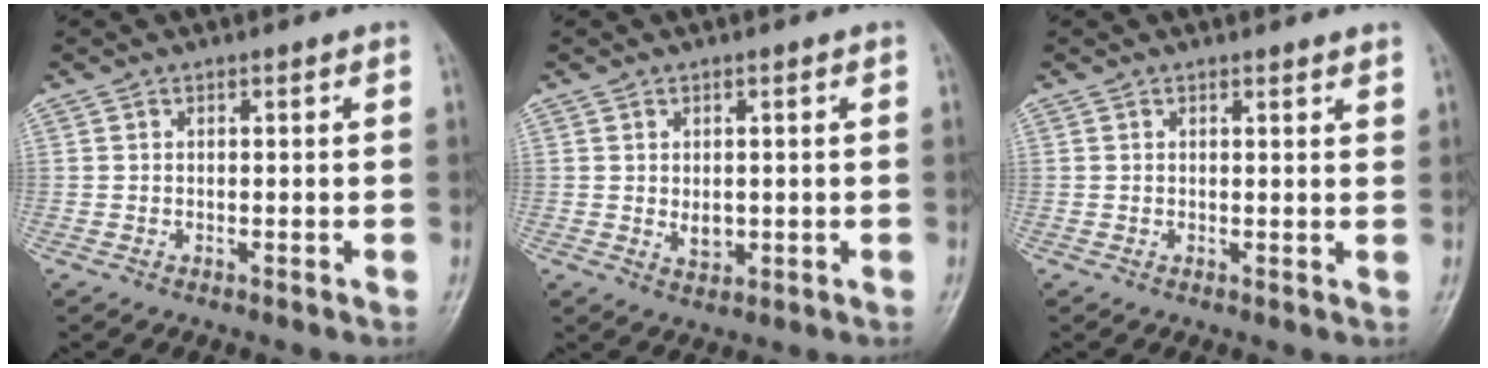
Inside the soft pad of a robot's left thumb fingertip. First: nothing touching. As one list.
[{"total": 3.0, "force": [0.0, 2.1, 2.2], "torque": [-0.025, -0.006, 0.007]}, {"total": 1.9, "force": [1.6, 0.3, 0.8], "torque": [-0.007, -0.008, 0.018]}]